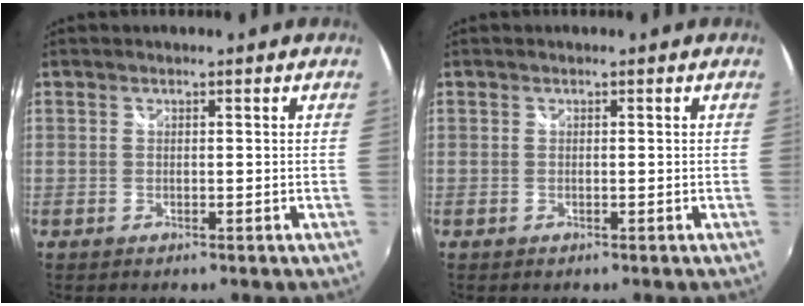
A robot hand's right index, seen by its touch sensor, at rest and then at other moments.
{"total": 0.0}